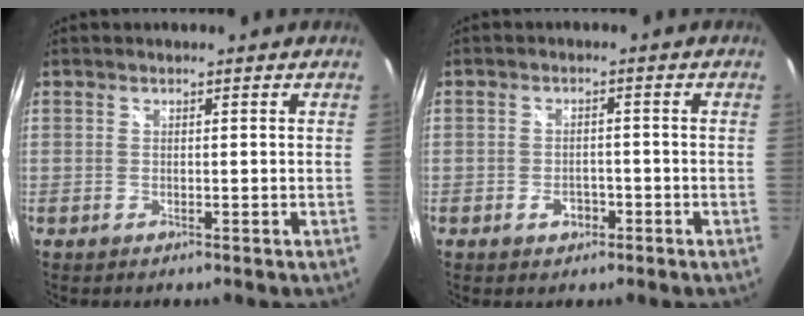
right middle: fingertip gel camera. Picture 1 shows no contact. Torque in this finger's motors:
{"motor_torque": [0.72, -0.65, 0.05, 0.01]}